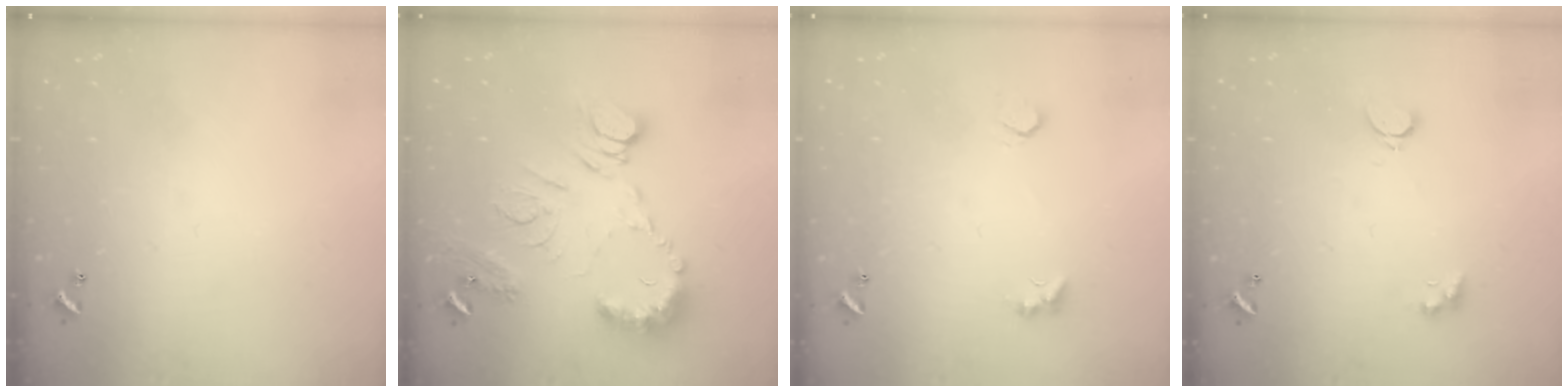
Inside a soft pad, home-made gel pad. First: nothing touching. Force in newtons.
{"total": 16.0, "press": 15.9, "slide": 1.2}
{"total": 2.8, "press": 2.6, "slide": 1.0}
{"total": 3.4, "press": 3.3, "slide": 0.7}